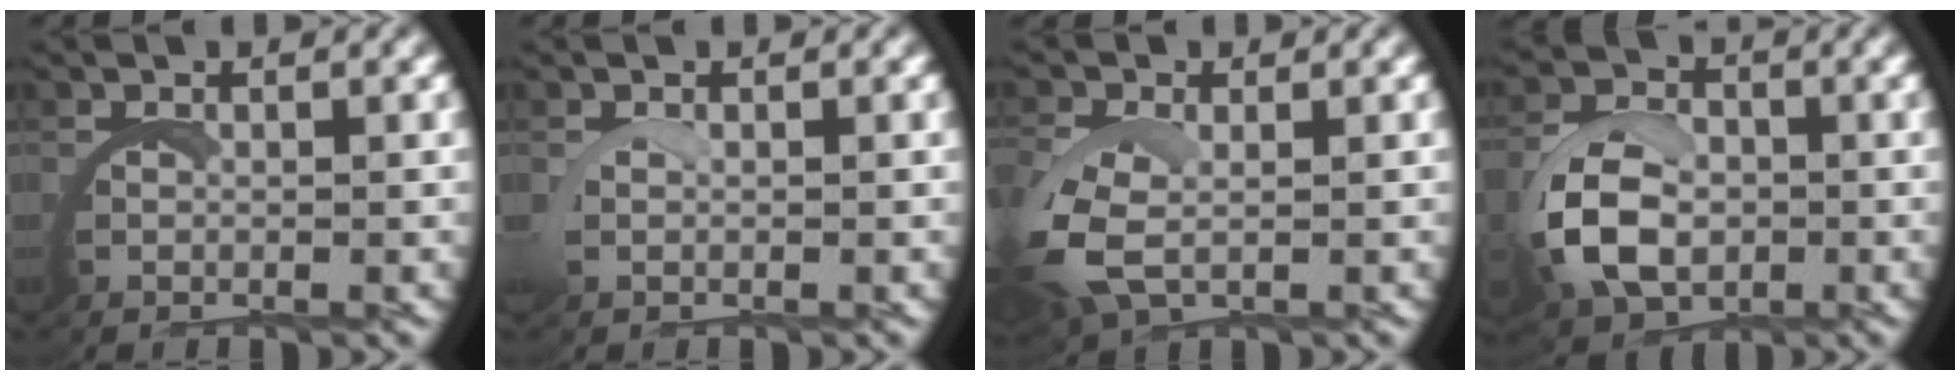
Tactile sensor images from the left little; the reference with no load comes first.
{"total": 0.5, "force": [0.3, -0.1, 0.4], "torque": [-0.017, -0.003, 0.006]}
{"total": 3.3, "force": [0.4, 1.9, 2.6], "torque": [-0.090, -0.021, 0.019]}
{"total": 5.2, "force": [-0.2, 3.8, 3.6], "torque": [-0.087, -0.007, -0.002]}